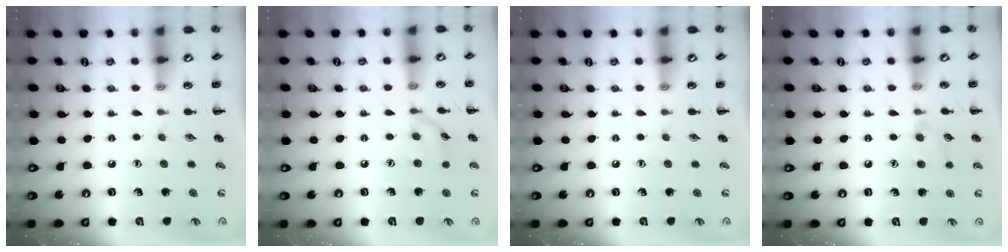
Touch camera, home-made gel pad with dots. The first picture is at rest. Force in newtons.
{"total": 6.8, "press": 6.7, "slide": 0.7}
{"total": 0.0}
{"total": 5.0, "press": 4.6, "slide": 1.8}